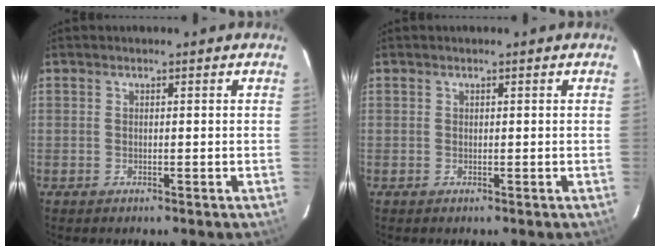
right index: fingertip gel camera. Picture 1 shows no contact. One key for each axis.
{"total": 0.0}